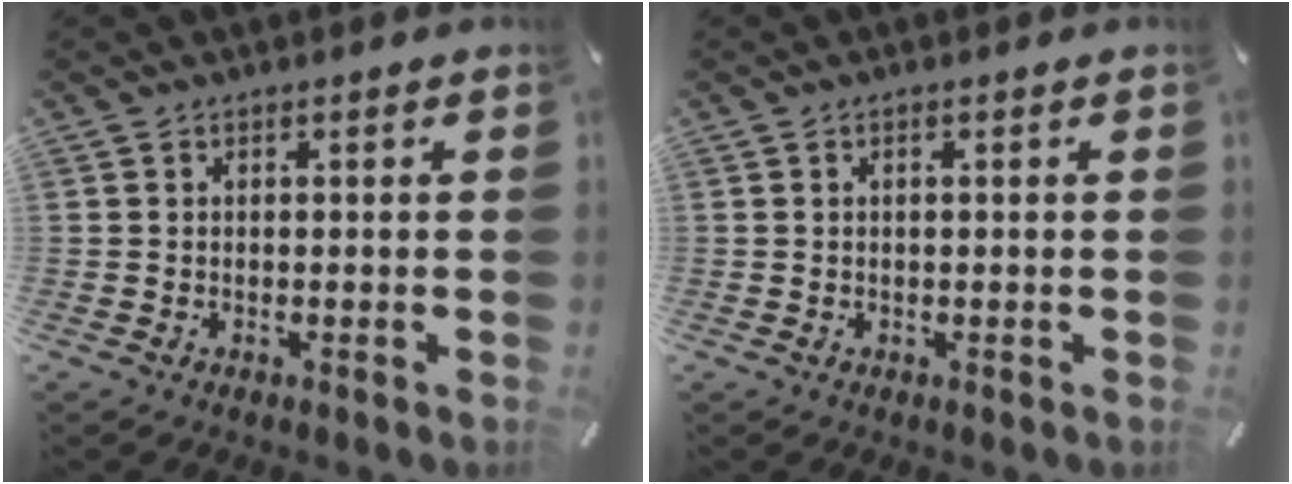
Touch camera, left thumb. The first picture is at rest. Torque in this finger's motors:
{"motor_torque": [-0.19, -0.42, -0.33, 0.04, -0.02]}